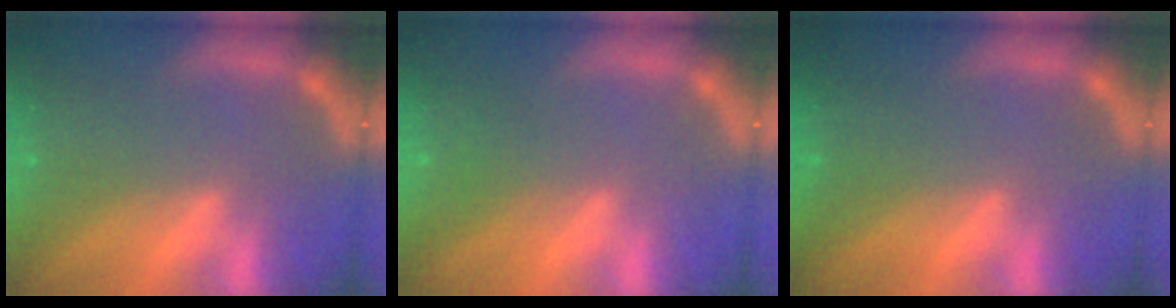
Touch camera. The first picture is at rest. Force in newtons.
{"total": 1.5}
{"total": 0.0}